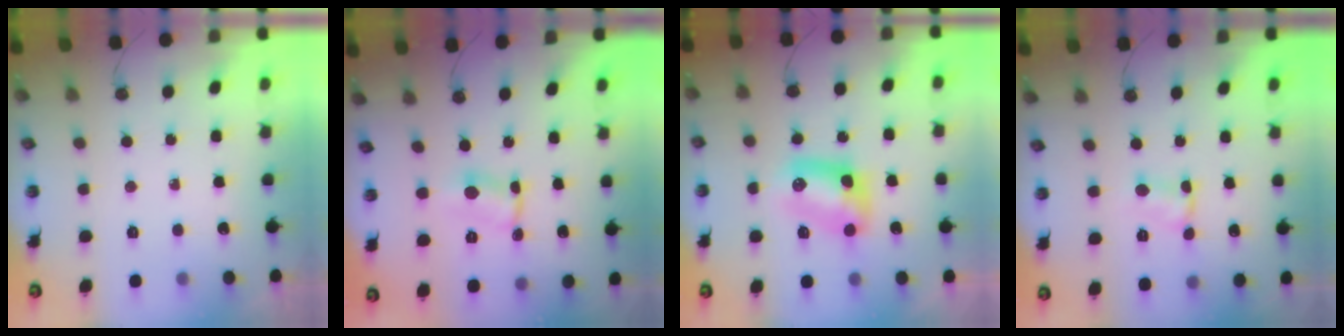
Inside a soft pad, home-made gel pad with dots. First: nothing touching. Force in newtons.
{"total": 1.0, "press": 0.8, "slide": 0.5}
{"total": 9.0, "press": 9.0, "slide": 0.4}
{"total": 1.6, "press": 1.6, "slide": 0.2}